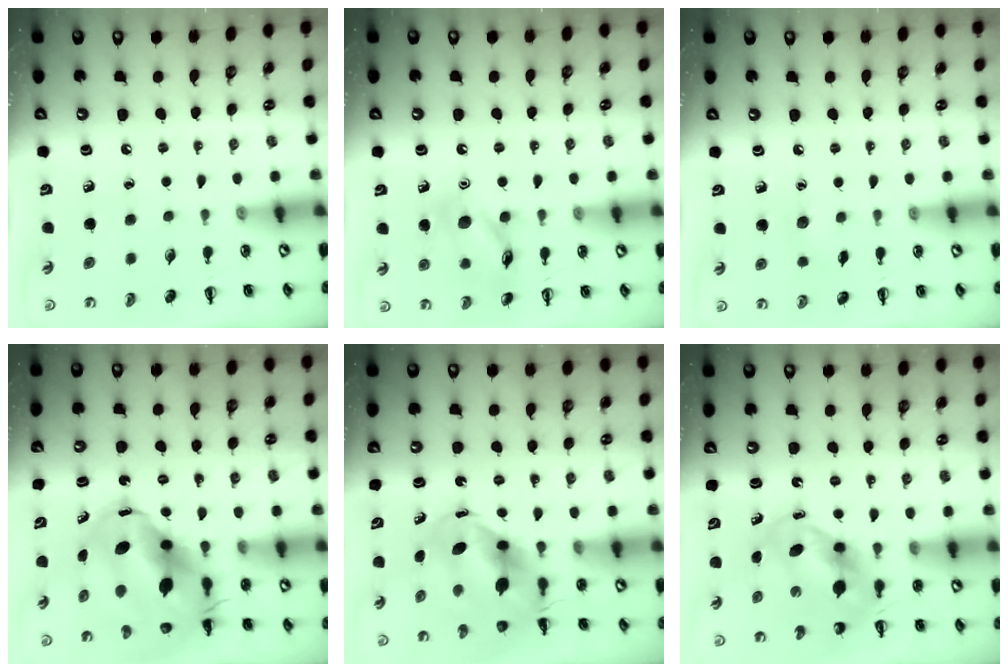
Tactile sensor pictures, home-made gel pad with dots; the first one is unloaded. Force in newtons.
{"total": 11.7, "press": 11.7, "slide": 0.6}
{"total": 4.3, "press": 4.2, "slide": 1.1}
{"total": 11.7, "press": 11.4, "slide": 2.8}
{"total": 6.6, "press": 6.3, "slide": 1.8}
{"total": 5.5, "press": 5.3, "slide": 1.4}